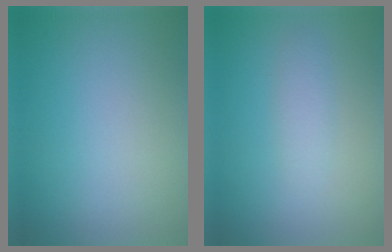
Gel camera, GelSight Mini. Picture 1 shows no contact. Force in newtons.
{"total": 1.4, "press": 1.4, "slide": 0.0}